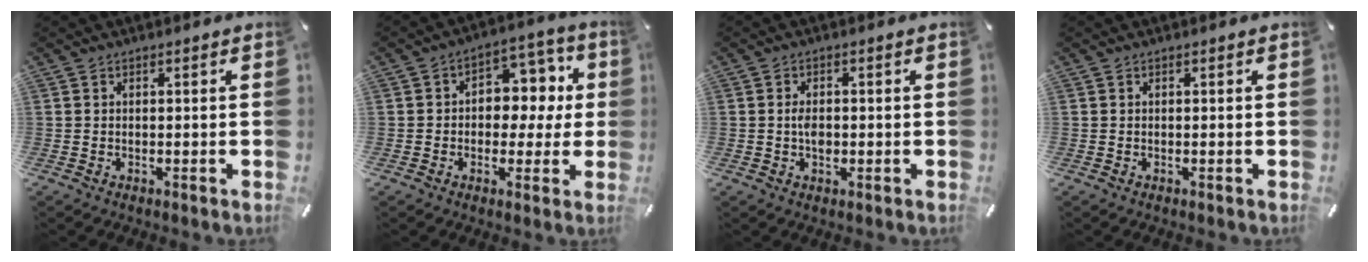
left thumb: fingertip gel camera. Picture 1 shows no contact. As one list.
[{"total": 8.9, "force": [0.5, 7.3, 5.1], "torque": [-0.058, -0.002, 0.004]}, {"total": 2.9, "force": [-0.3, 1.9, 2.2], "torque": [-0.049, 0.001, -0.007]}, {"total": 0.0}]